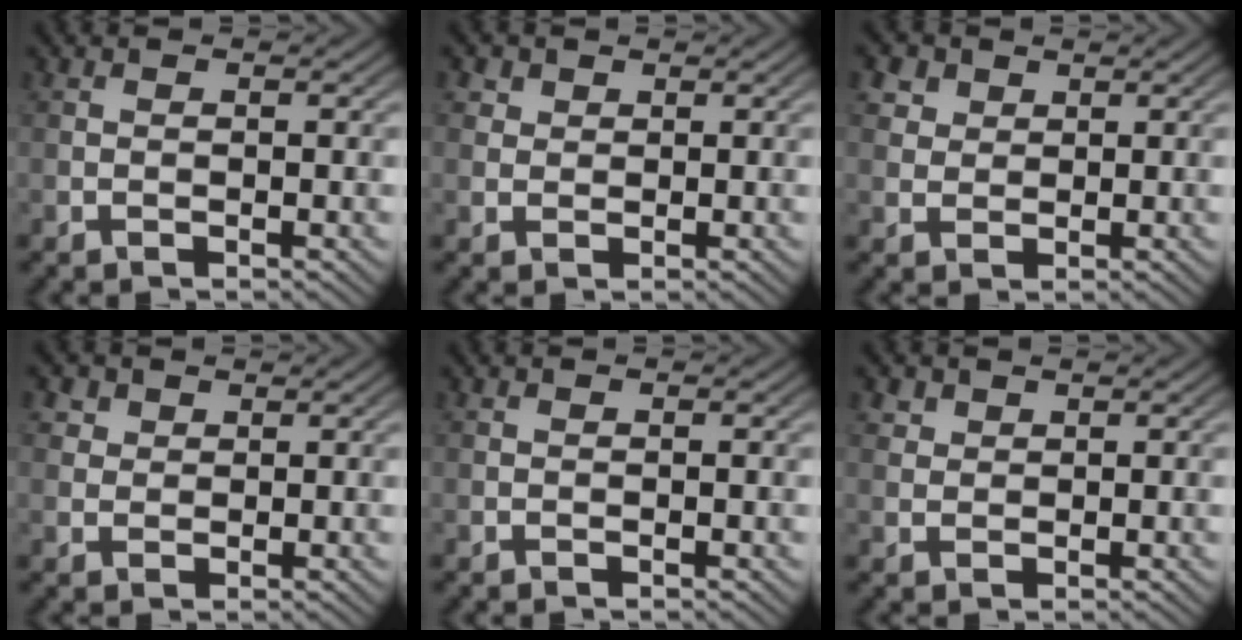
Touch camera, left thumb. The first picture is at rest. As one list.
[{"total": 2.8, "force": [1.6, 2.1, 0.9], "torque": [-0.030, -0.002, 0.032]}, {"total": 4.1, "force": [2.4, 2.9, 1.6], "torque": [-0.053, 0.002, 0.053]}, {"total": 3.1, "force": [1.8, 2.3, 1.0], "torque": [-0.034, -0.003, 0.041]}, {"total": 0.0}, {"total": 1.6, "force": [1.1, 1.2, 0.4], "torque": [-0.012, -0.002, 0.026]}]